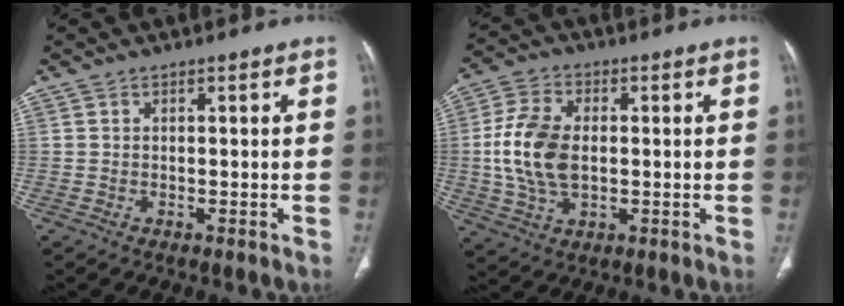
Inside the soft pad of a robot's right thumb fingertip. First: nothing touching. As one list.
[{"total": 12.2, "force": [0.0, 7.6, 9.6], "torque": [-0.198, 0.007, 0.003]}]